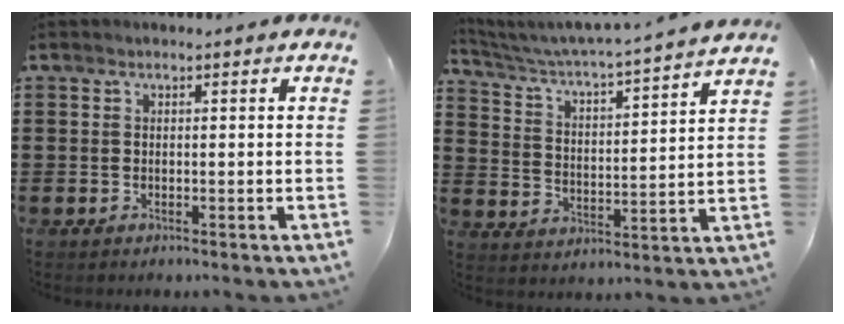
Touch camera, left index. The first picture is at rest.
{"total": 3.3, "force": [3.1, -0.3, 1.3], "torque": [-0.044, -0.036, 0.040]}